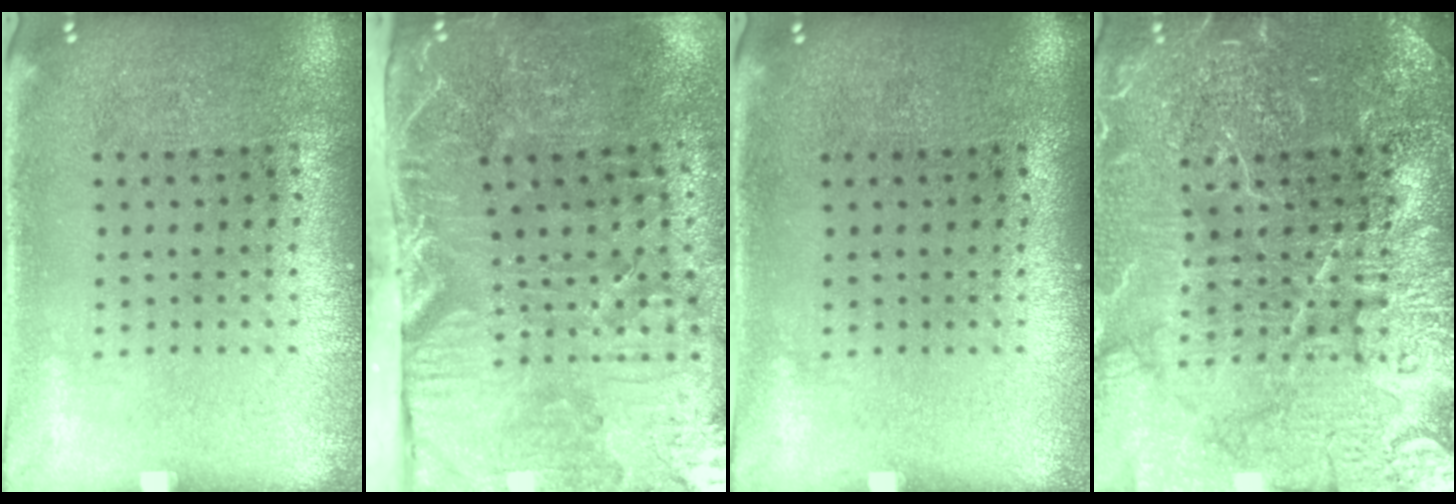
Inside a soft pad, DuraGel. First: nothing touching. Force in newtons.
{"total": 5.1, "press": 4.3, "slide": 2.7}
{"total": 0.0}
{"total": 6.9, "press": 6.8, "slide": 0.9}